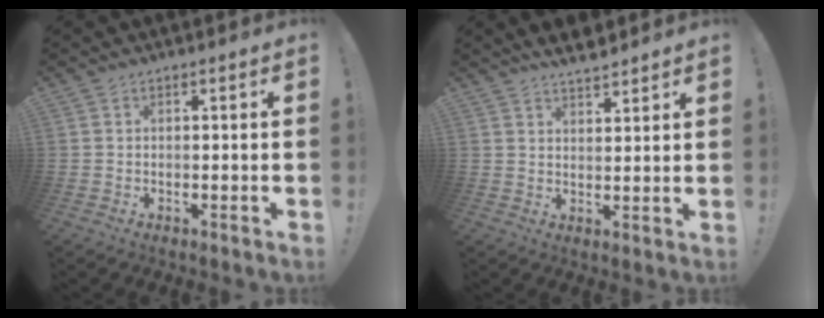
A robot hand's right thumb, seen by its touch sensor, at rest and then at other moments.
{"total": 5.3, "force": [4.9, 1.1, 1.7], "torque": [-0.027, -0.026, 0.090]}